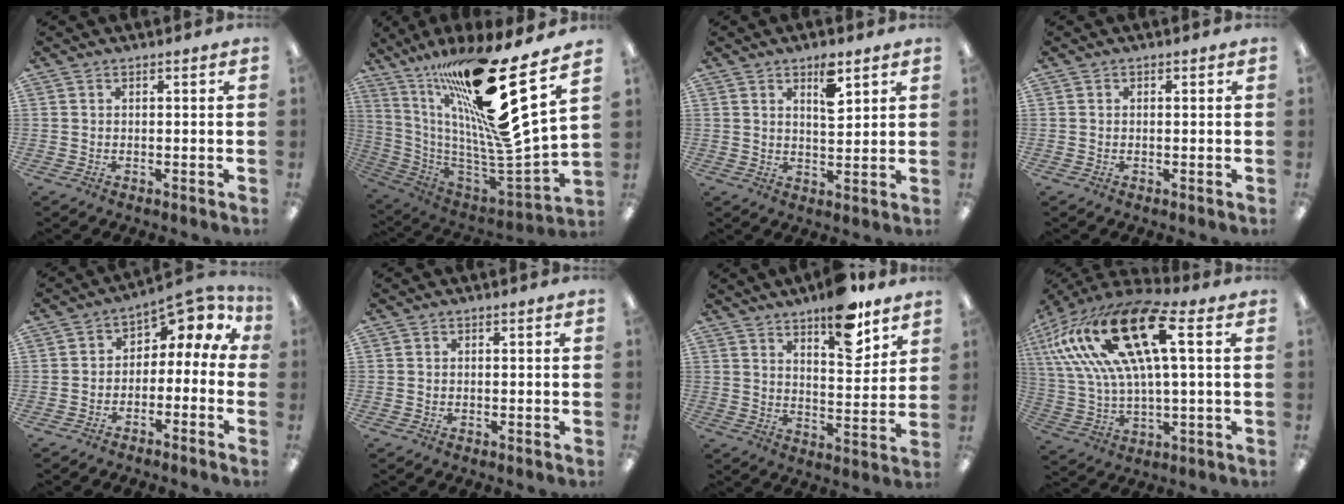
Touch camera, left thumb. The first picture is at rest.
{"total": 26.0, "force": [16.5, 3.4, 19.8], "torque": [-0.357, -0.121, 0.259]}
{"total": 6.9, "force": [3.9, 2.9, 4.9], "torque": [-0.066, -0.016, 0.060]}
{"total": 0.0}
{"total": 4.5, "force": [0.7, 3.7, 2.6], "torque": [-0.040, -0.004, 0.011]}
{"total": 0.0}
{"total": 13.5, "force": [9.8, 5.0, 7.8], "torque": [-0.090, -0.064, 0.164]}
{"total": 23.2, "force": [10.1, 8.9, 19.0], "torque": [-0.385, -0.031, 0.170]}